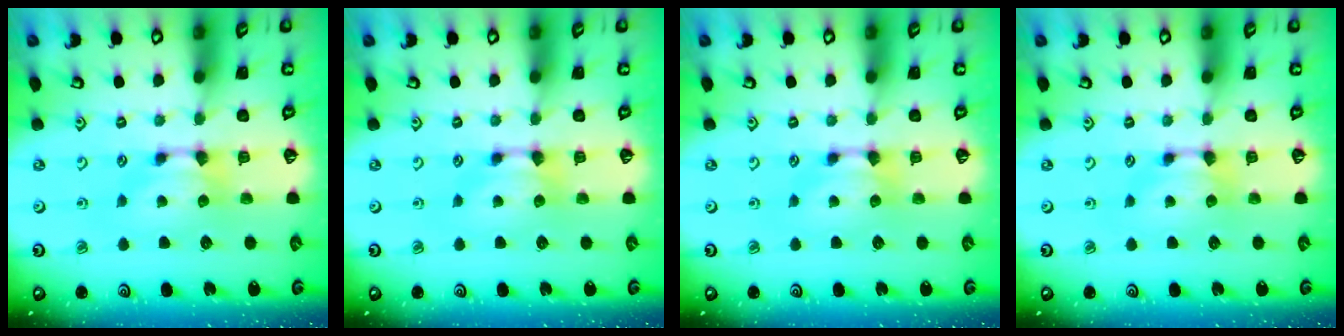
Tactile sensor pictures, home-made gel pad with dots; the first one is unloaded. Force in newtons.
{"total": 0.0}
{"total": 0.0}
{"total": 0.0}